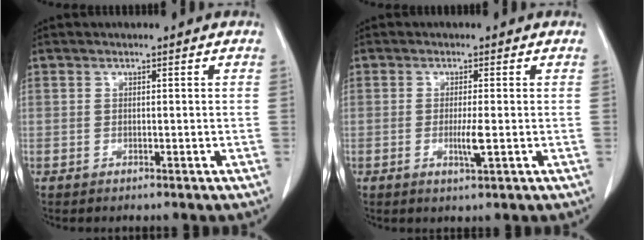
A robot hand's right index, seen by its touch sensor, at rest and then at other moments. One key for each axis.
{"total": 2.9, "fx": -0.6, "fy": 0.0, "fz": 2.9, "tx": -0.053, "ty": -0.007, "tz": -0.010}